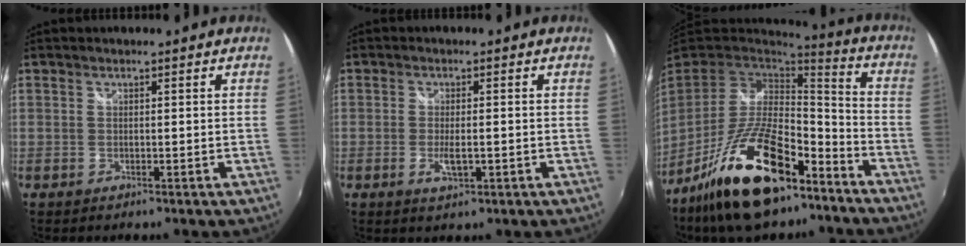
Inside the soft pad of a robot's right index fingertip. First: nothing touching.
{"total": 3.5, "force": [-1.0, 1.2, 3.1], "torque": [-0.059, -0.009, -0.015]}
{"total": 22.1, "force": [-13.8, 8.6, 14.9], "torque": [-0.287, -0.014, -0.231]}